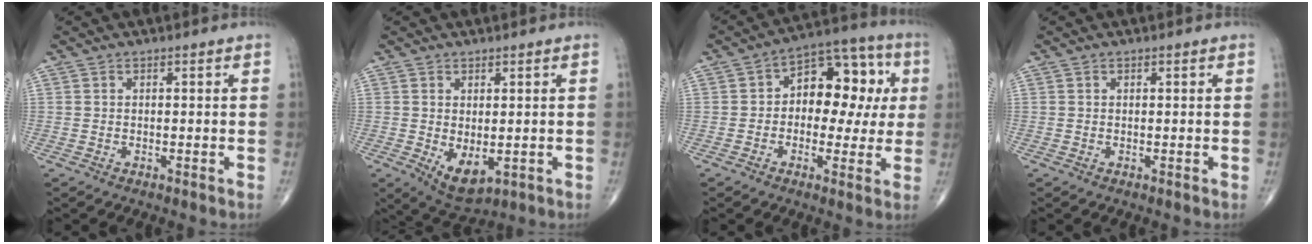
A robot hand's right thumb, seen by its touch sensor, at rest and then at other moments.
{"total": 6.1, "force": [-1.0, 3.2, 5.1], "torque": [-0.073, -0.012, 0.000]}
{"total": 14.3, "force": [1.6, 9.1, 10.9], "torque": [-0.097, 0.038, 0.013]}
{"total": 0.0}